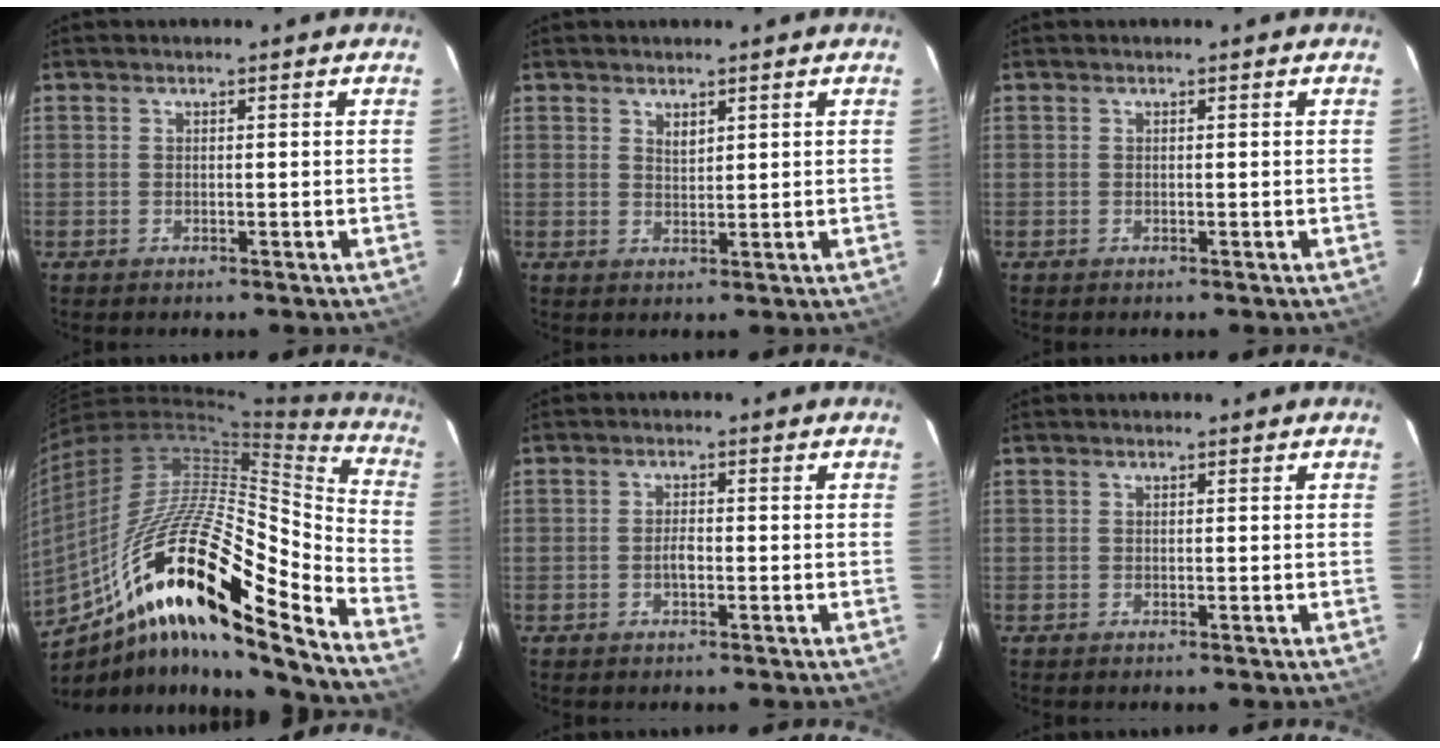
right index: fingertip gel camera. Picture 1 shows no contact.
{"total": 1.7, "force": [1.3, 0.8, 0.9], "torque": [-0.013, 0.000, 0.024]}
{"total": 0.0}
{"total": 27.2, "force": [-12.5, 5.7, 23.5], "torque": [-0.394, -0.052, -0.229]}
{"total": 1.9, "force": [-0.7, 0.8, 1.6], "torque": [-0.031, 0.005, -0.014]}
{"total": 0.0}